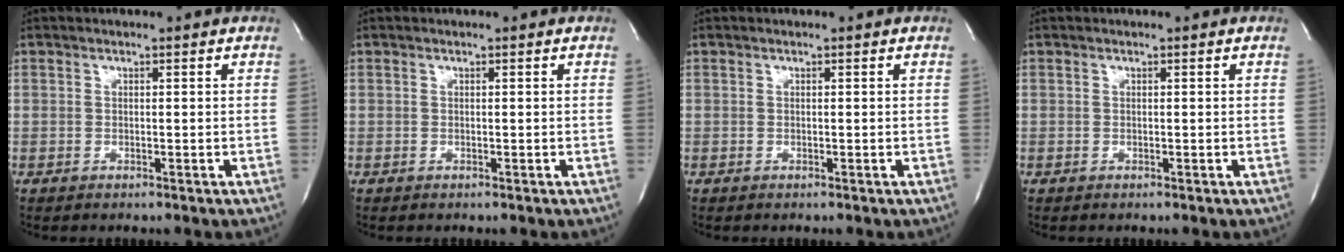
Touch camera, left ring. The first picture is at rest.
{"total": 0.0}
{"total": 0.0}
{"total": 0.0}